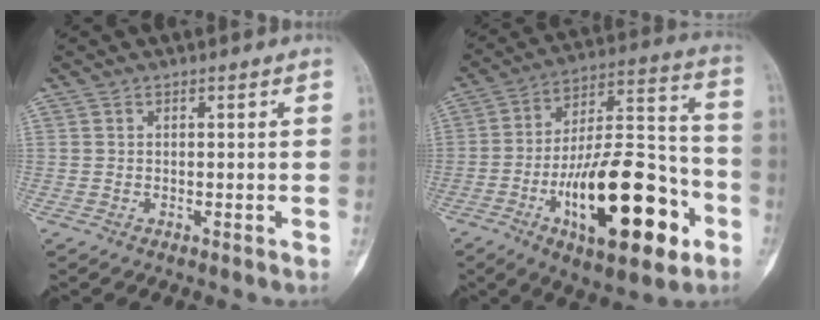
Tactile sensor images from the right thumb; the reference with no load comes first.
{"total": 26.4, "force": [-10.0, 10.5, 22.0], "torque": [-0.355, 0.050, -0.153]}